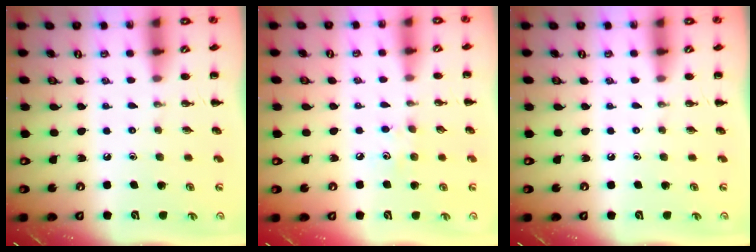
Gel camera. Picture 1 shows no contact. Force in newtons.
{"total": 4.6, "press": 4.5, "slide": 1.2}
{"total": 0.0}